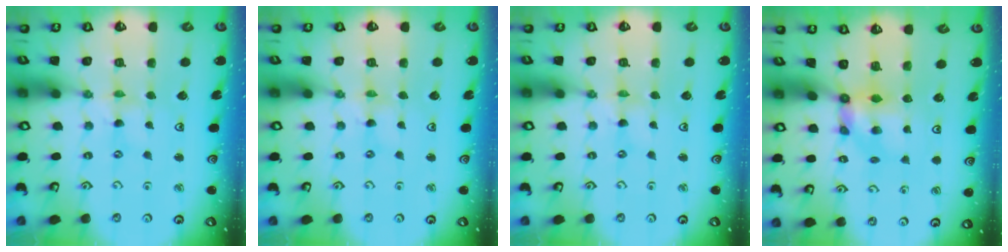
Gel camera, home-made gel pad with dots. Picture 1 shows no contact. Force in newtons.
{"total": 0.5, "press": 0.5, "slide": 0.2}
{"total": 0.0}
{"total": 5.1, "press": 5.1, "slide": 0.2}